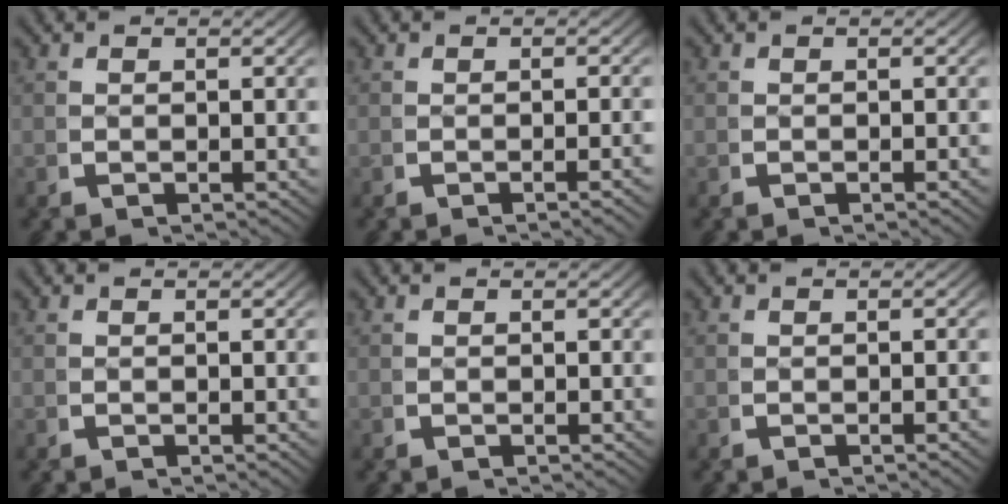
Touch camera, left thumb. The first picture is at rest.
{"total": 1.5, "force": [-0.7, 0.0, 1.3], "torque": [-0.021, 0.009, -0.014]}
{"total": 0.6, "force": [-0.2, 0.0, 0.5], "torque": [-0.010, 0.005, -0.004]}
{"total": 0.0}
{"total": 0.0}
{"total": 0.7, "force": [-0.3, 0.0, 0.7], "torque": [-0.013, 0.005, -0.006]}